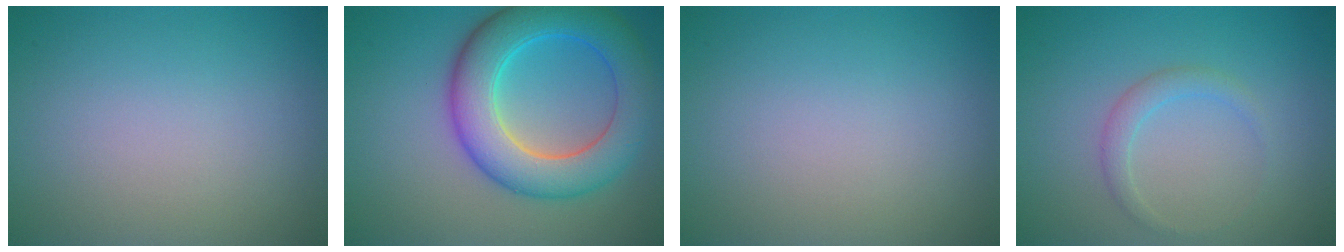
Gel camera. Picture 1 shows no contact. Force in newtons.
{"total": 8.5, "press": 8.5, "slide": 0.4}
{"total": 0.0}
{"total": 1.5, "press": 1.5, "slide": 0.1}